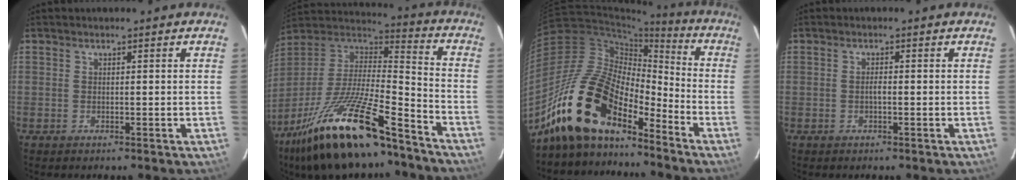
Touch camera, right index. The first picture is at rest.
{"total": 24.5, "force": [-16.9, 5.9, 16.7], "torque": [-0.319, -0.032, -0.289]}
{"total": 19.3, "force": [-14.3, 7.6, 10.6], "torque": [-0.204, -0.001, -0.275]}
{"total": 1.0, "force": [-0.4, 0.3, 0.8], "torque": [-0.016, 0.004, -0.007]}